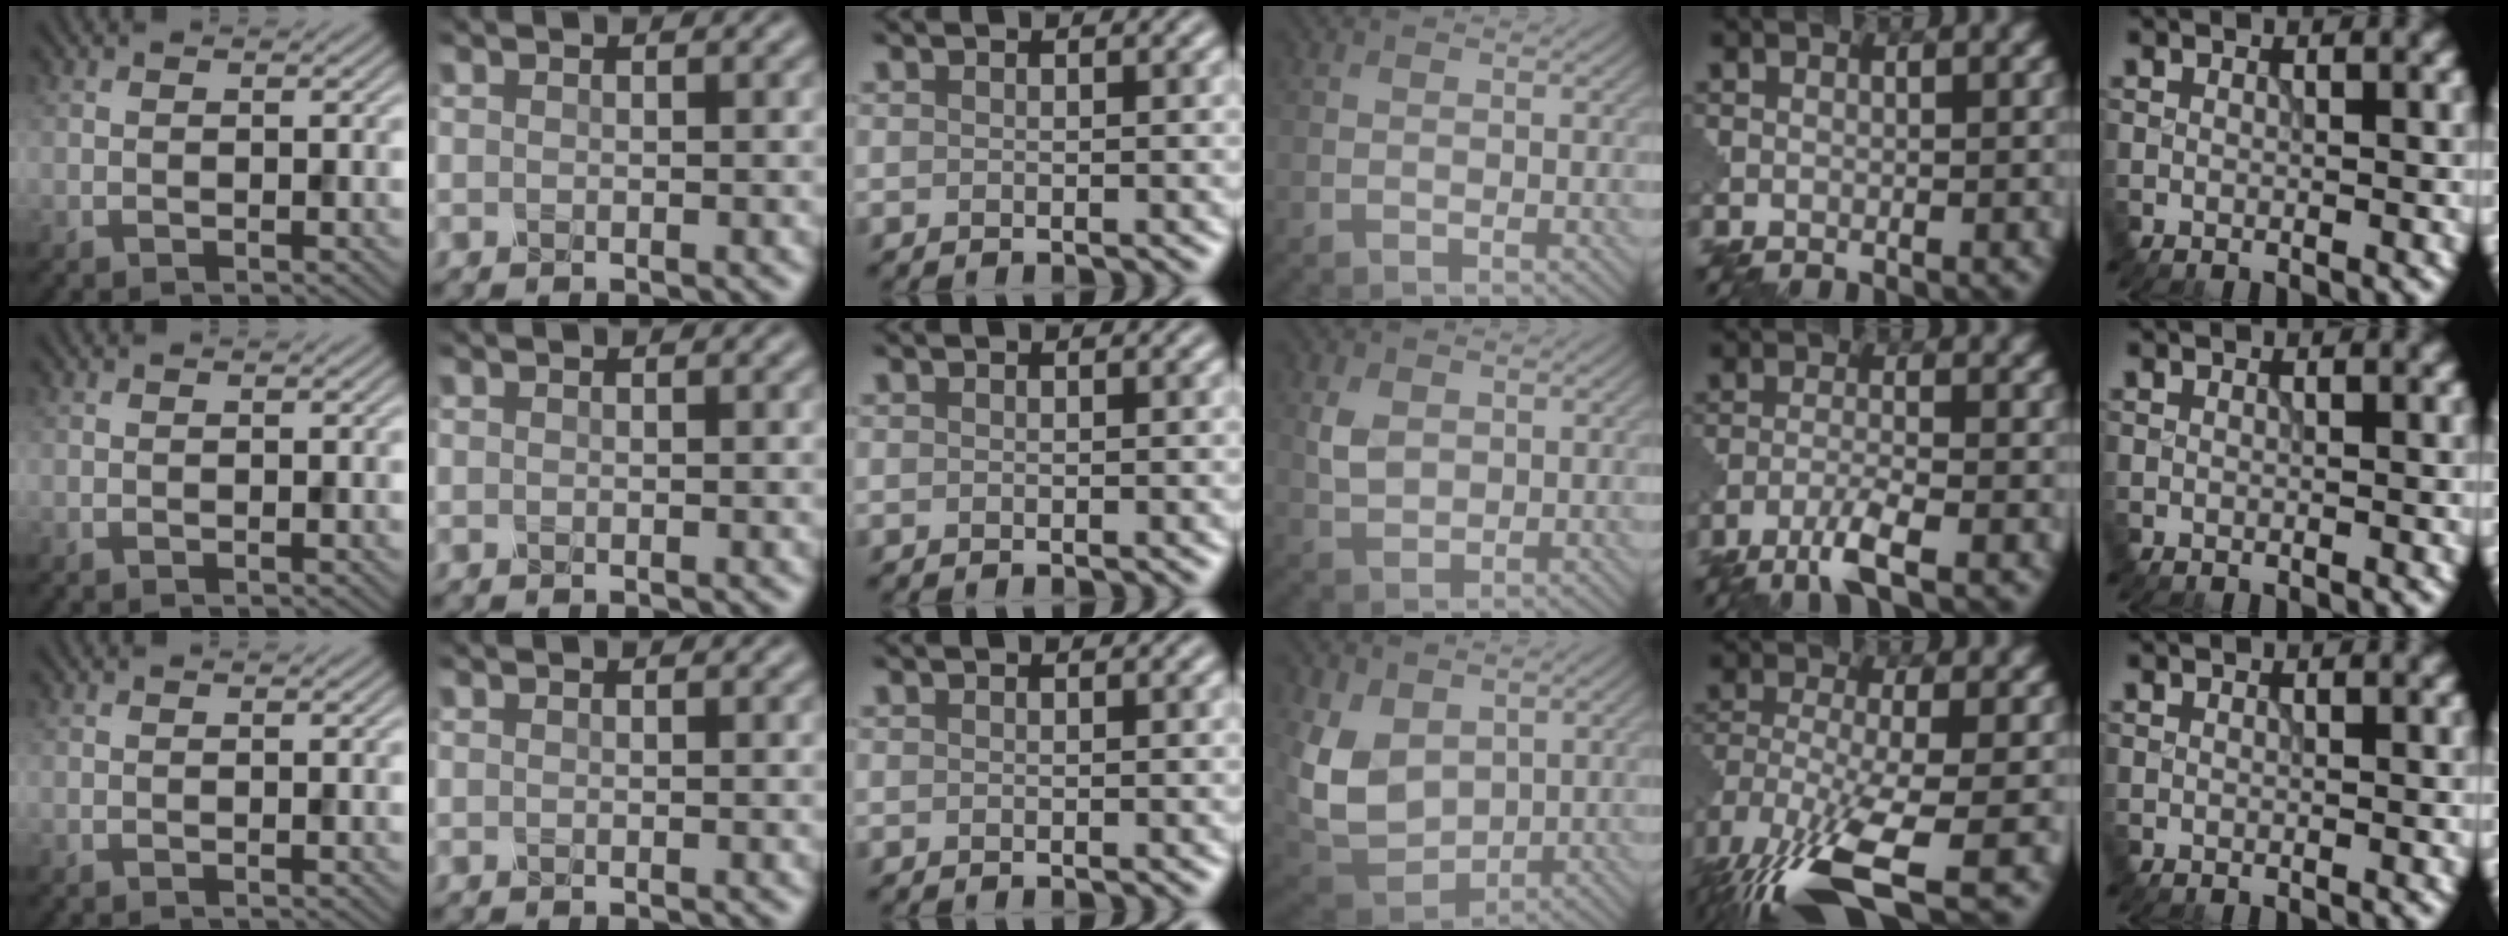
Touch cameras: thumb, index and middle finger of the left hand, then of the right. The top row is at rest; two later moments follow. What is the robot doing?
{"motion": "squeeze", "object": "clothespin"}